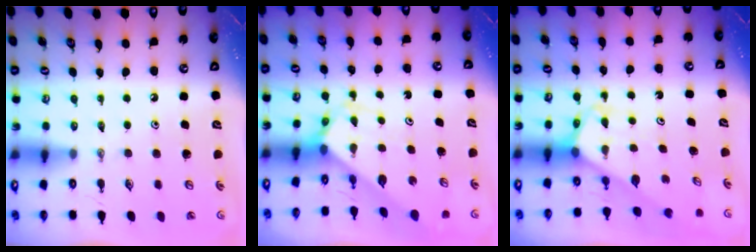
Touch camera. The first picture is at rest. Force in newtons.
{"total": 2.7, "press": 2.7, "slide": 0.2}
{"total": 3.2, "press": 3.2, "slide": 0.3}